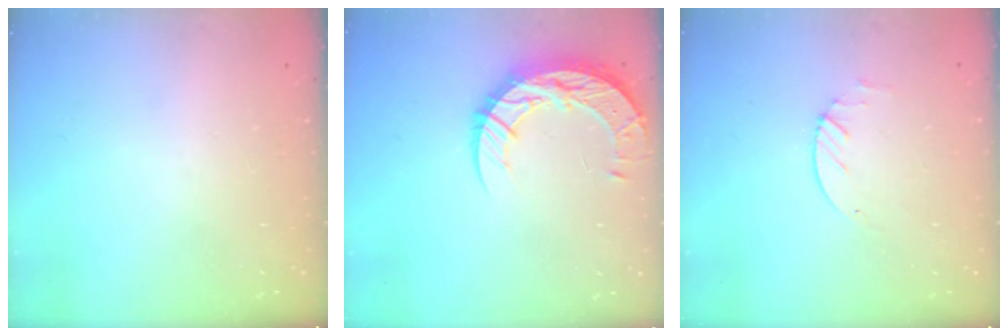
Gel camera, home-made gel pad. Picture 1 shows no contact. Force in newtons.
{"total": 13.5, "press": 13.5, "slide": 1.0}
{"total": 1.9, "press": 1.9, "slide": 0.3}